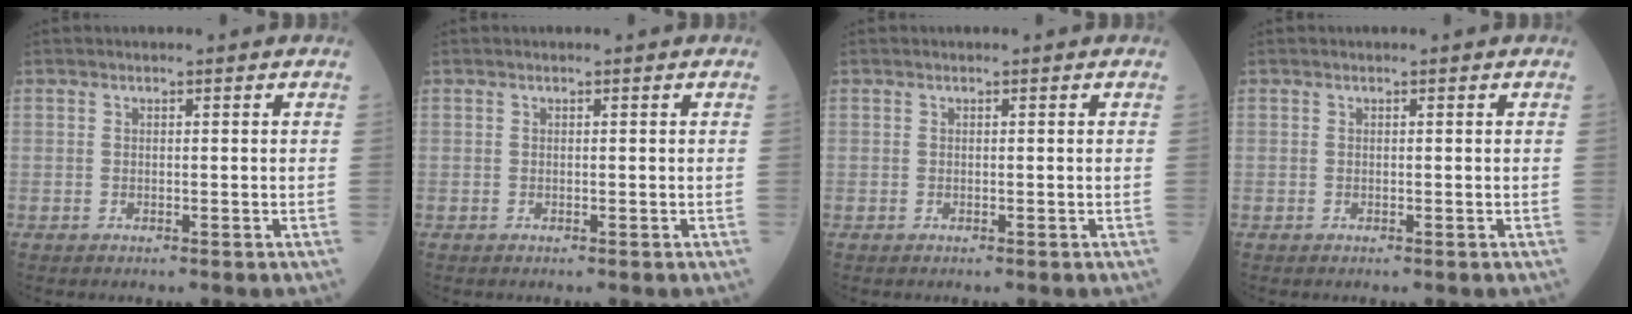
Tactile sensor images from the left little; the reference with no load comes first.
{"total": 0.0}
{"total": 0.0}
{"total": 0.0}